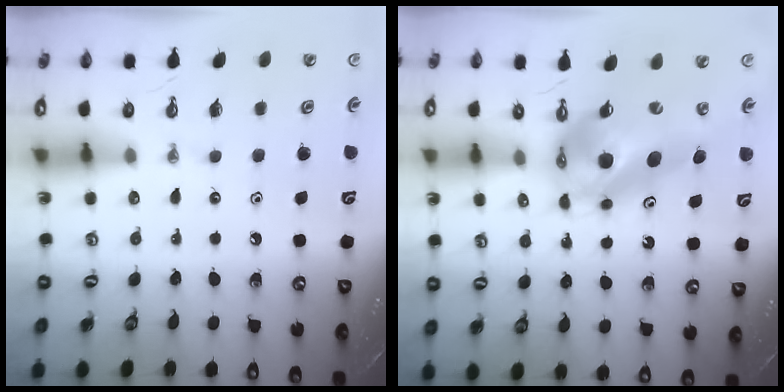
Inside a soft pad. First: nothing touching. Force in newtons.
{"total": 13.9, "press": 13.8, "slide": 1.3}